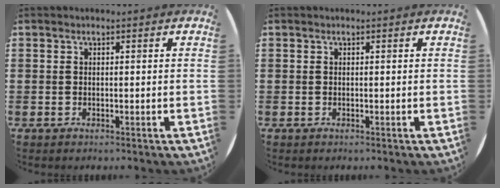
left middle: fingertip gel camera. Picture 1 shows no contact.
{"total": 0.0}